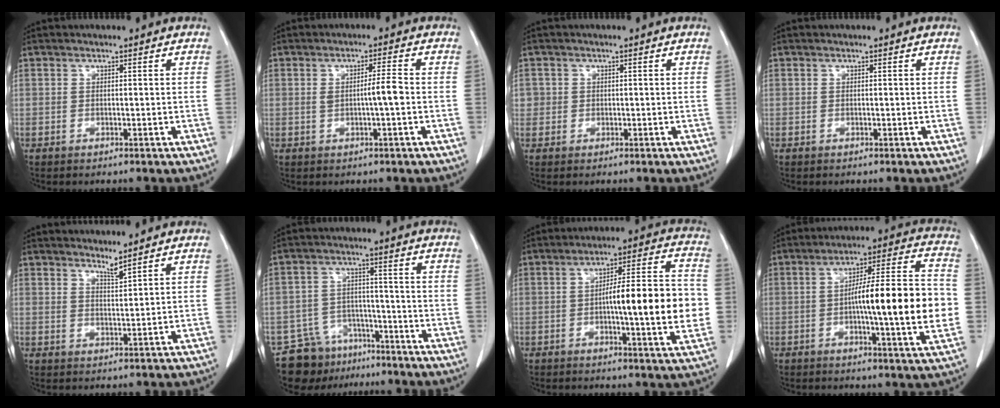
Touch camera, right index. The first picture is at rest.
{"total": 3.5, "force": [-0.3, 0.0, 3.5], "torque": [-0.057, 0.004, -0.001]}
{"total": 1.7, "force": [0.1, 1.7, 0.1], "torque": [0.013, 0.007, 0.001]}
{"total": 0.0}
{"total": 2.0, "force": [1.8, -0.5, 0.5], "torque": [-0.007, -0.011, 0.035]}
{"total": 8.9, "force": [-7.0, 5.5, 1.0], "torque": [-0.017, 0.027, -0.111]}
{"total": 14.6, "force": [-1.5, 1.6, 14.4], "torque": [-0.210, 0.015, -0.024]}
{"total": 17.2, "force": [-2.0, 0.9, 17.1], "torque": [-0.259, 0.011, -0.034]}